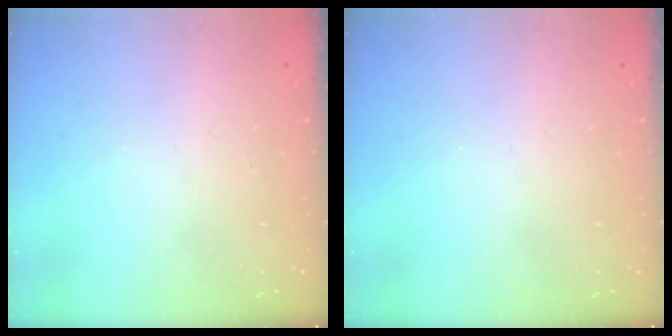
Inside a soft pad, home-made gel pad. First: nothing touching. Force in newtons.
{"total": 0.0}